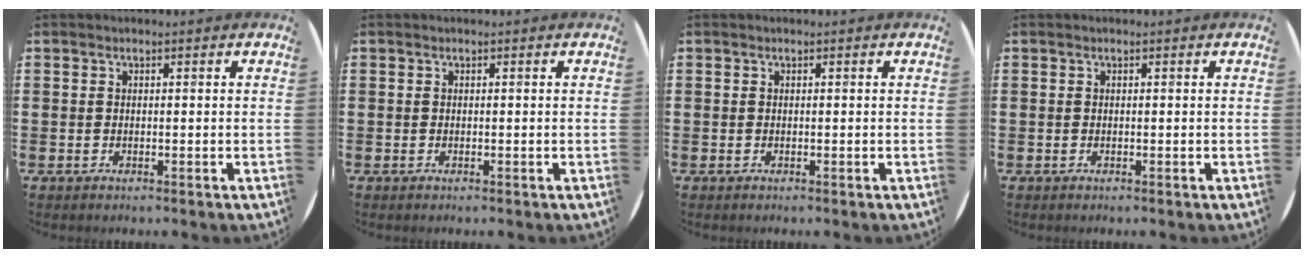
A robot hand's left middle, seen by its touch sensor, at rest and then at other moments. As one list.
[{"total": 0.0}, {"total": 0.0}, {"total": 0.0}]